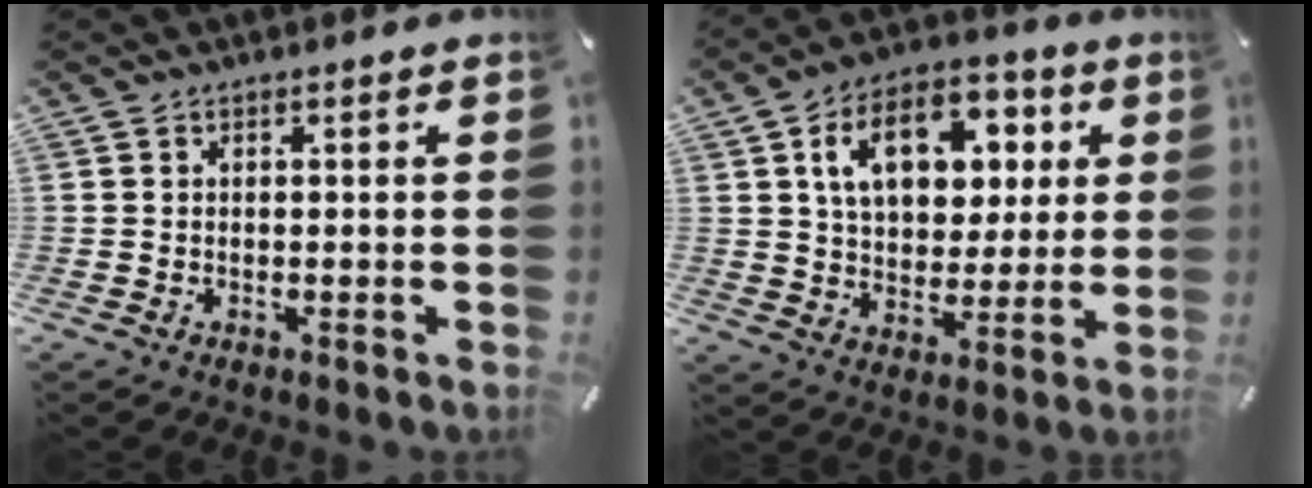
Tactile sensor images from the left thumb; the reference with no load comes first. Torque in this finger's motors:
{"motor_torque": [2.51, 2.50, 1.48, -1.29, 0.17]}